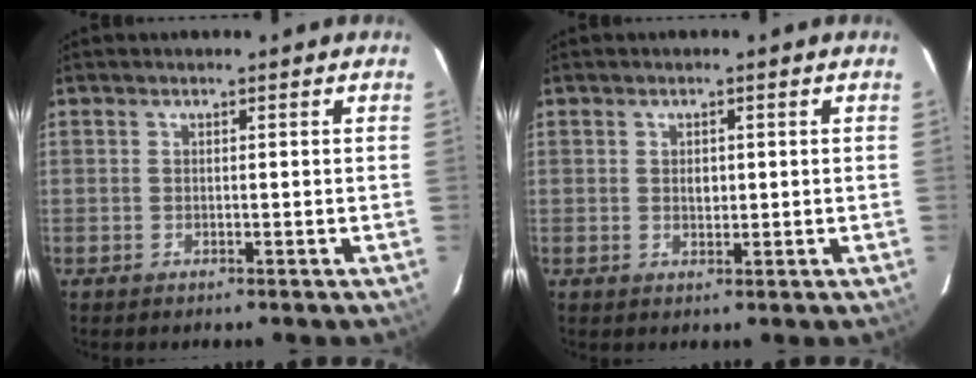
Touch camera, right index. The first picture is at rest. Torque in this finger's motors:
{"motor_torque": [0.18, 0.11, 0.13, 0.04]}